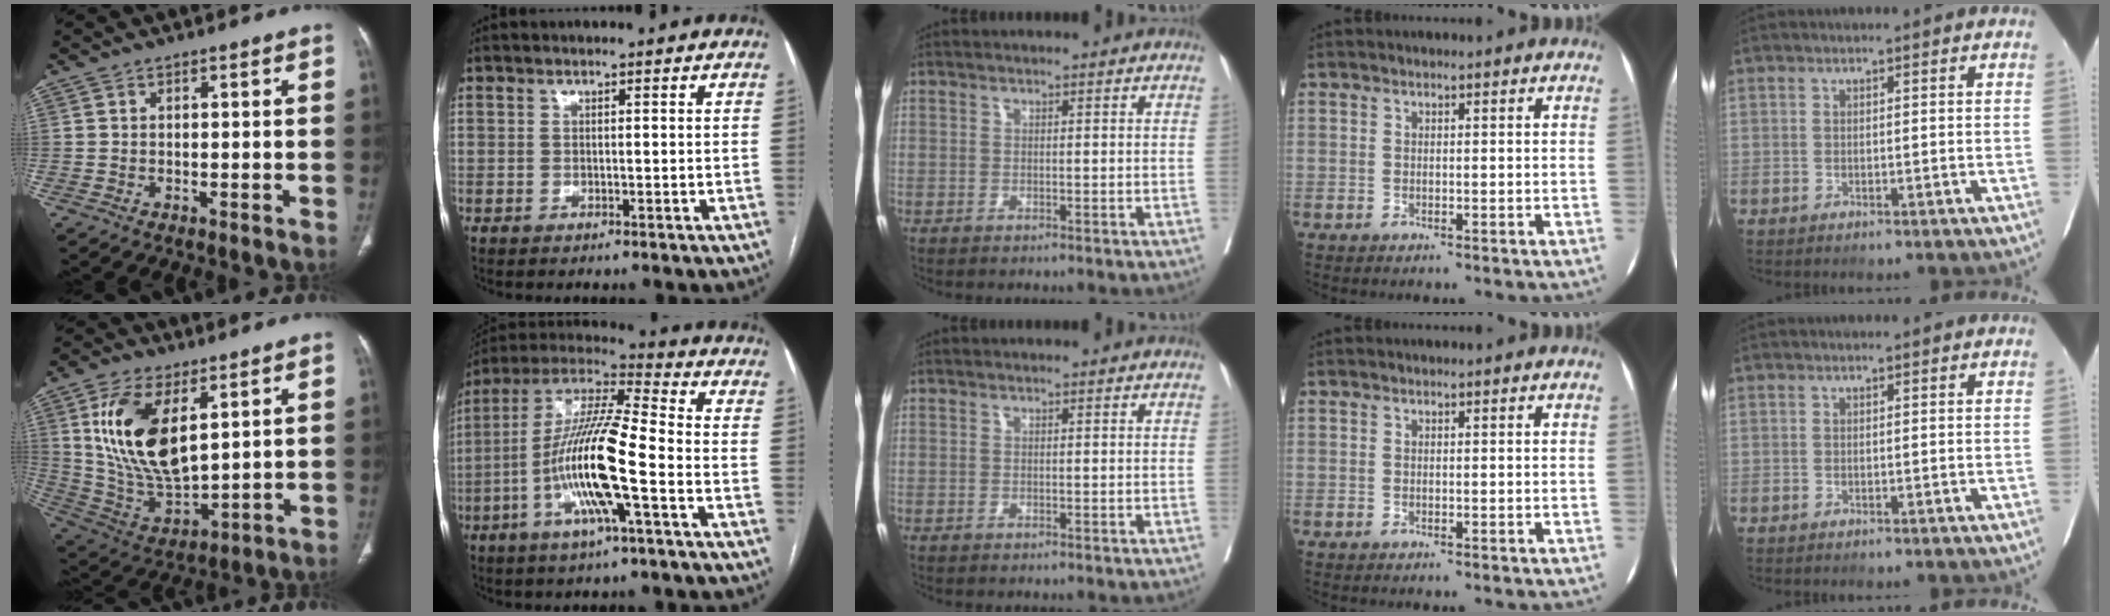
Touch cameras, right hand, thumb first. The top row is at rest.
{"thumb": {"total": 17.4, "force": [5.9, 8.7, 13.9], "torque": [-0.253, -0.027, 0.126]}, "index": {"total": 16.0, "force": [-4.4, 1.2, 15.3], "torque": [-0.304, 0.002, -0.088]}}